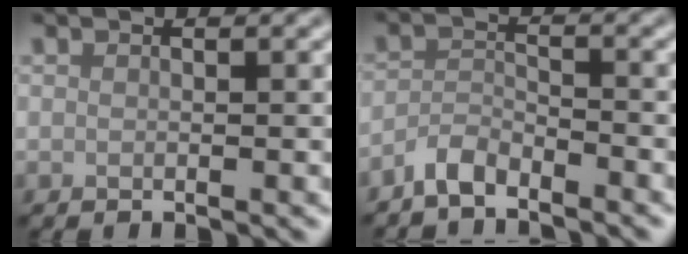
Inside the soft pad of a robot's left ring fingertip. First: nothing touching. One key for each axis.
{"total": 2.6, "fx": -2.5, "fy": 0.5, "fz": 0.8, "tx": -0.017, "ty": 0.003, "tz": -0.057}